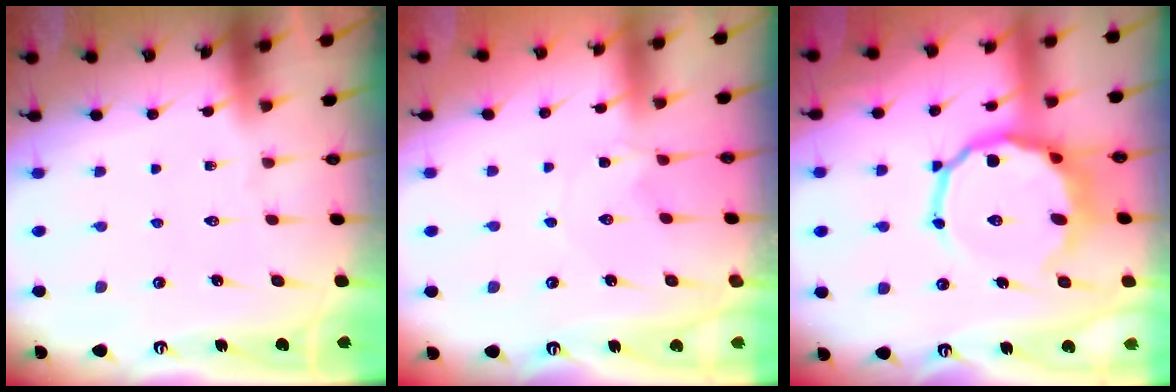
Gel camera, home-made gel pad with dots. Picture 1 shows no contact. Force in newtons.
{"total": 0.0}
{"total": 13.0, "press": 12.5, "slide": 3.5}